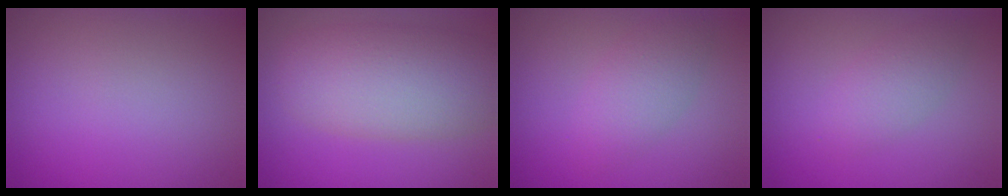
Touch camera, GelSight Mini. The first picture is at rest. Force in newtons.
{"total": 7.5, "press": 7.4, "slide": 0.7}
{"total": 3.0, "press": 3.0, "slide": 0.0}
{"total": 2.4, "press": 2.4, "slide": 0.0}